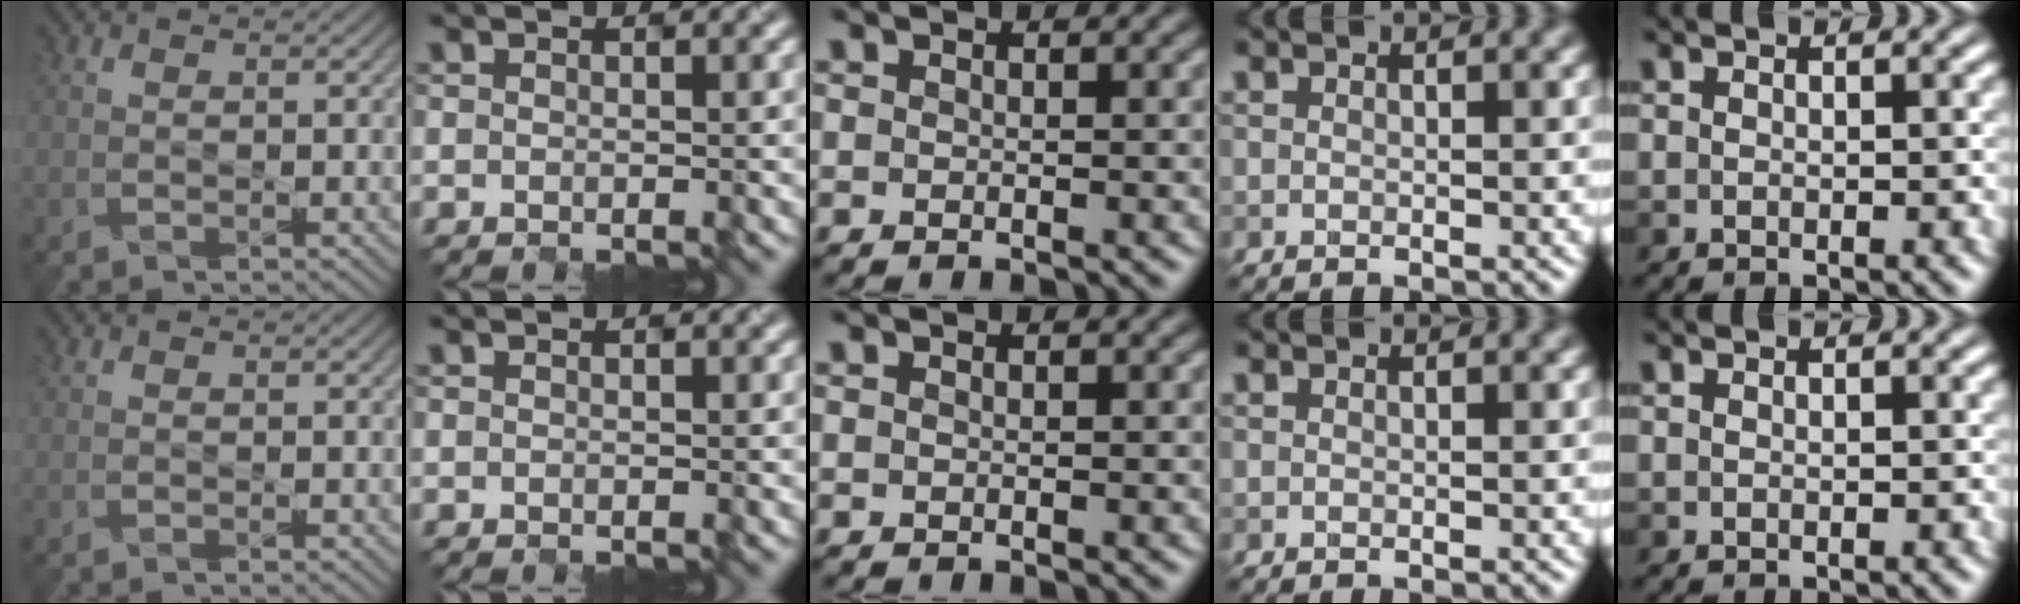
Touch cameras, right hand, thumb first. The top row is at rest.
{}